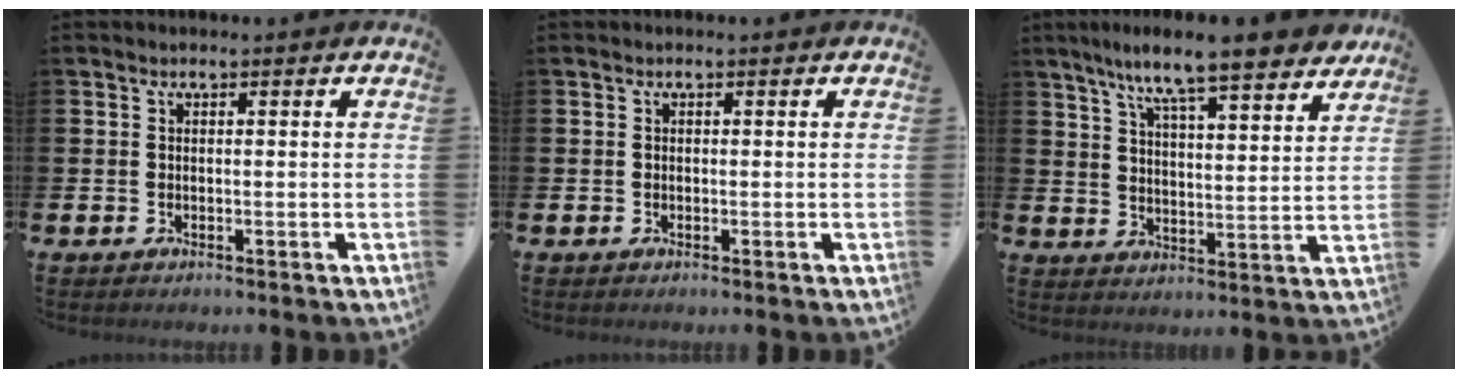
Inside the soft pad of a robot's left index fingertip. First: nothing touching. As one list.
[{"total": 0.0}, {"total": 9.6, "force": [8.6, 0.7, 4.1], "torque": [-0.095, -0.053, 0.146]}]